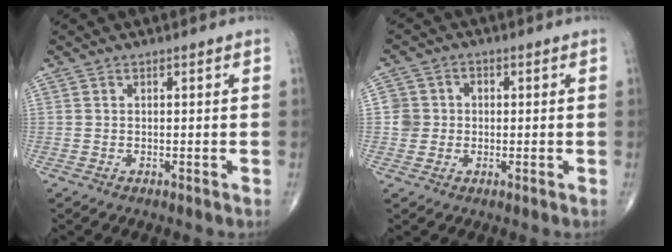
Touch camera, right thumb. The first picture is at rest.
{"total": 4.4, "force": [-0.1, 4.3, 0.8], "torque": [0.012, 0.011, -0.006]}